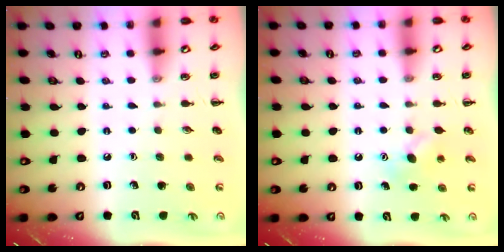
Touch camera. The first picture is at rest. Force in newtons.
{"total": 5.1, "press": 4.9, "slide": 1.4}